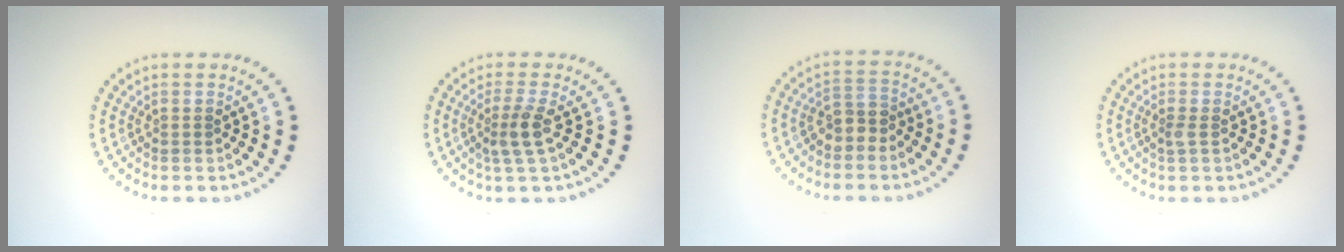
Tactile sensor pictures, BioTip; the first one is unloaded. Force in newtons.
{"total": 2.3, "press": 1.8, "slide": 1.5}
{"total": 1.9, "press": 1.6, "slide": 1.0}
{"total": 0.7, "press": 0.5, "slide": 0.4}